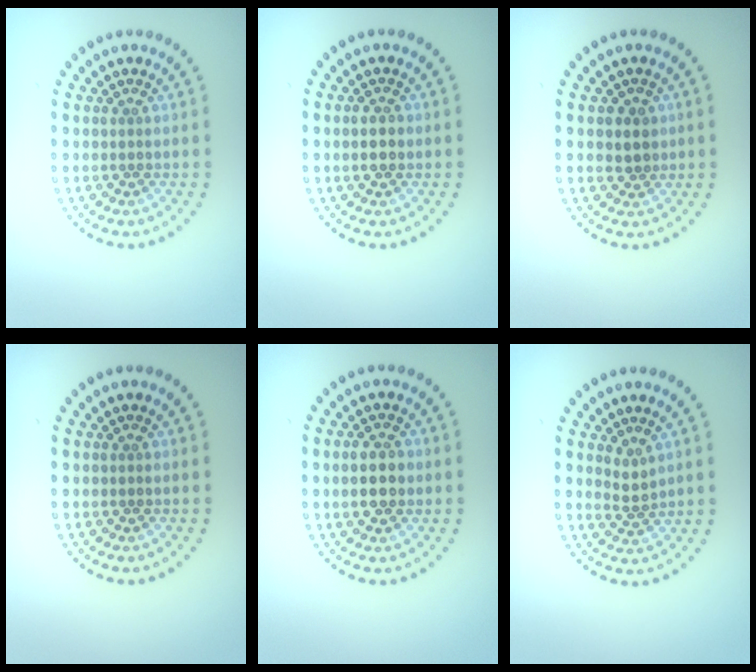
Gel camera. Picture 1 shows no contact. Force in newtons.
{"total": 1.5, "press": 1.5, "slide": 0.2}
{"total": 1.5, "press": 1.4, "slide": 0.7}
{"total": 0.0}
{"total": 2.8, "press": 2.8, "slide": 0.1}
{"total": 1.4, "press": 1.0, "slide": 1.0}